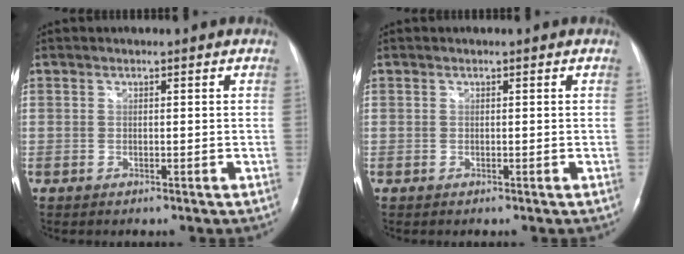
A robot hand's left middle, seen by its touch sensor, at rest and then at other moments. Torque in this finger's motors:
{"motor_torque": [0.00, 0.00, 0.01, 0.00]}